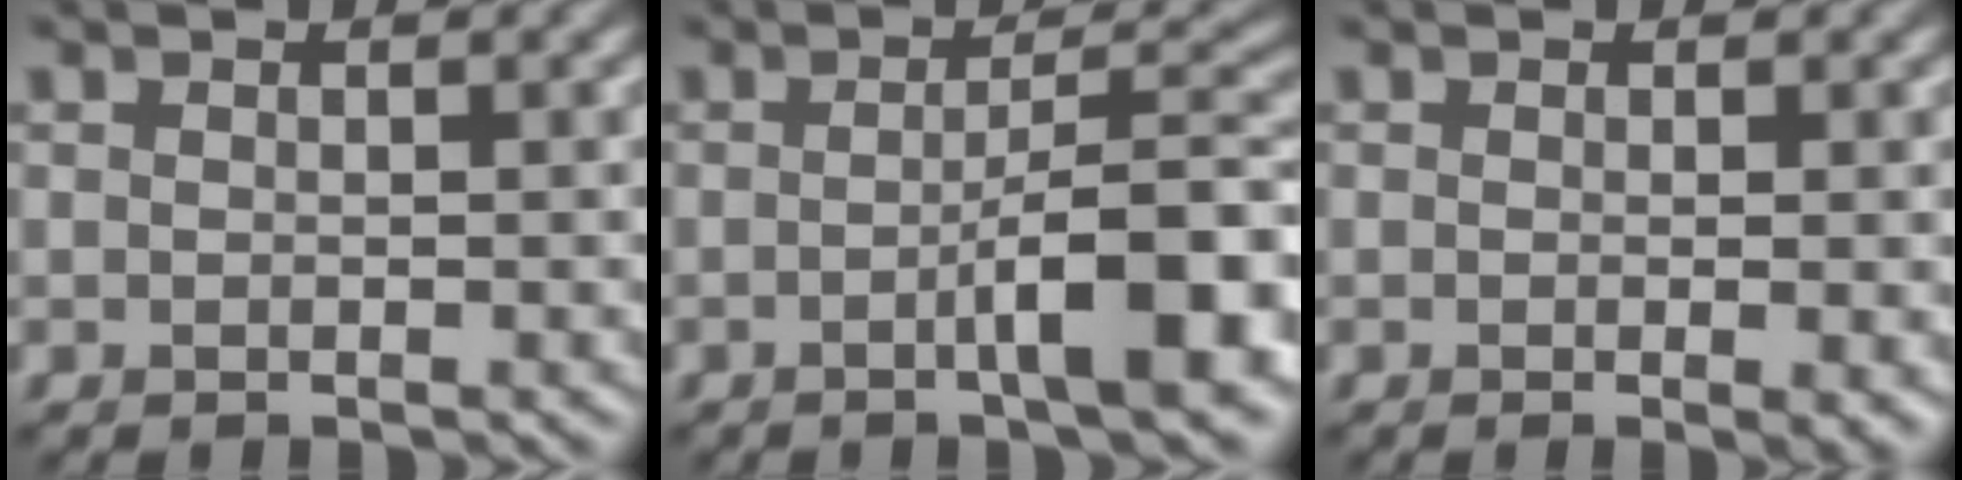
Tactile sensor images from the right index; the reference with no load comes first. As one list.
[{"total": 7.4, "force": [-2.3, 1.6, 6.8], "torque": [-0.092, 0.013, -0.040]}, {"total": 1.8, "force": [-0.2, 0.4, 1.8], "torque": [-0.022, -0.006, -0.003]}]